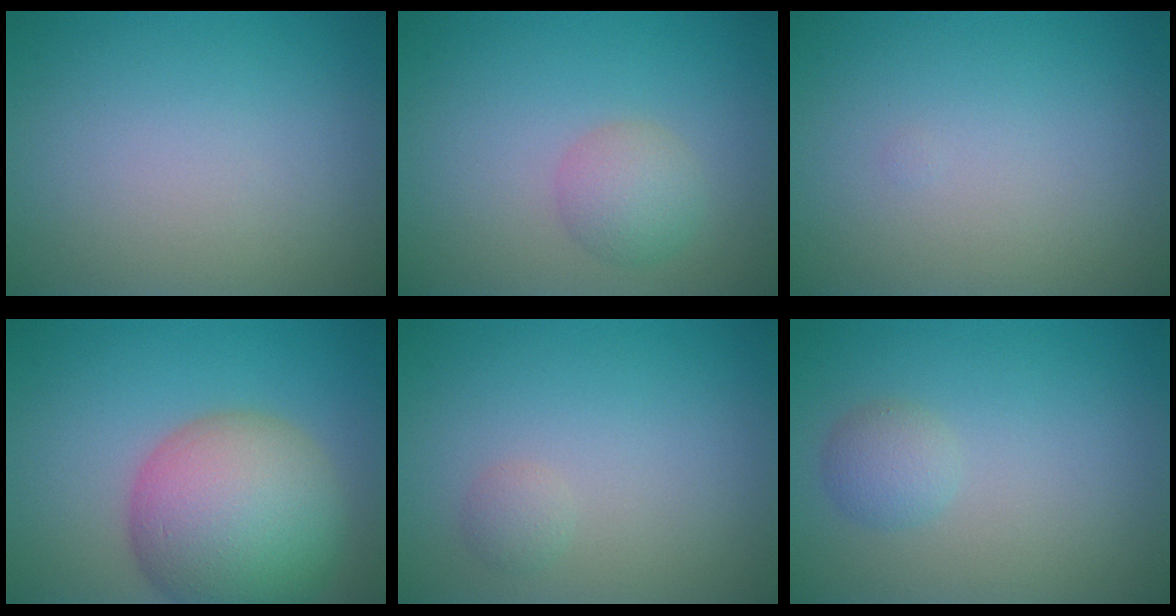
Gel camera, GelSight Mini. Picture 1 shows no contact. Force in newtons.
{"total": 2.5, "press": 2.5, "slide": 0.1}
{"total": 0.0}
{"total": 11.0, "press": 10.9, "slide": 0.6}
{"total": 1.0, "press": 1.0, "slide": 0.1}
{"total": 1.7, "press": 1.7, "slide": 0.0}